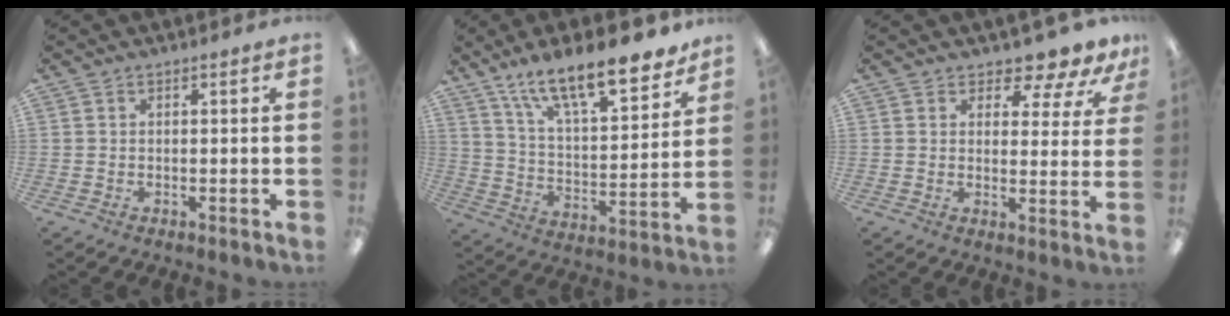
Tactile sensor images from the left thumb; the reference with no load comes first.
{"total": 16.8, "force": [13.7, 5.0, 8.4], "torque": [-0.138, -0.088, 0.234]}
{"total": 7.1, "force": [6.2, 2.3, 2.6], "torque": [-0.036, -0.048, 0.108]}